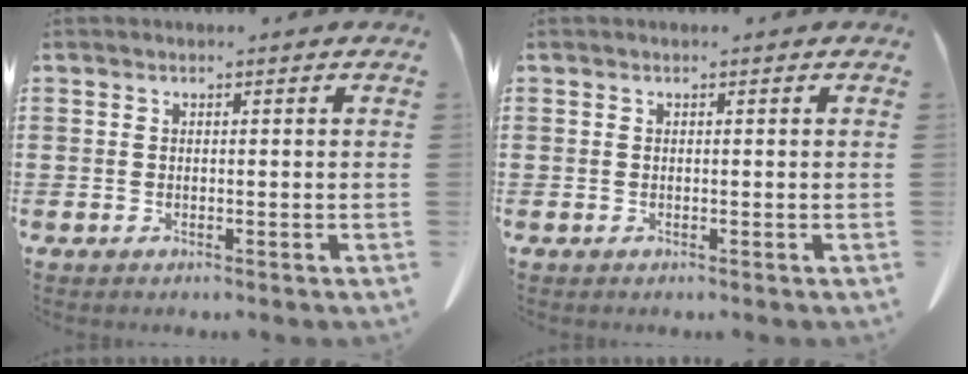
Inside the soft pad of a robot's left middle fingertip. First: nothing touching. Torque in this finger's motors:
{"motor_torque": [0.01, 0.00, 0.00, 0.00]}